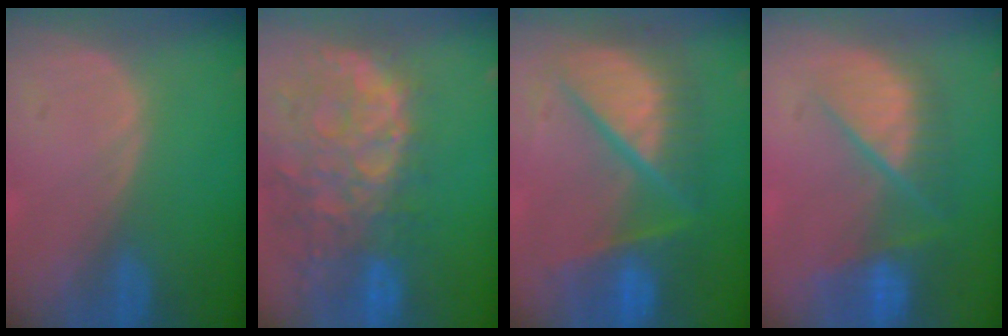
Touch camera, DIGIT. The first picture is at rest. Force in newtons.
{"total": 13.7, "press": 11.0, "slide": 8.1}
{"total": 10.7, "press": 10.6, "slide": 1.4}
{"total": 9.7, "press": 8.3, "slide": 5.1}